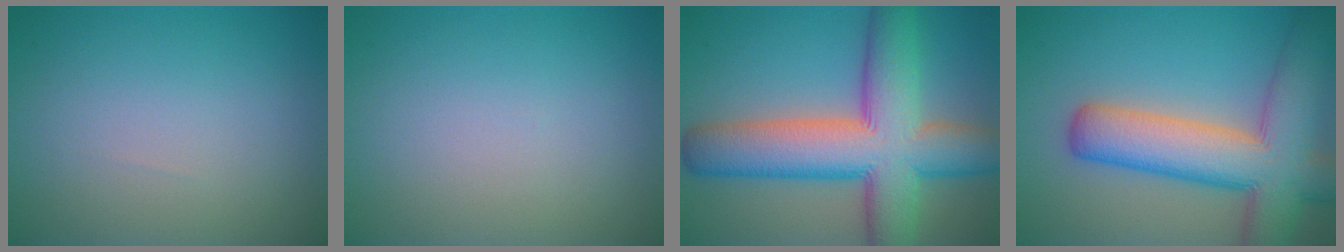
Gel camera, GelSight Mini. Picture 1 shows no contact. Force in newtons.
{"total": 0.0}
{"total": 12.6, "press": 12.6, "slide": 0.6}
{"total": 10.5, "press": 10.4, "slide": 0.6}